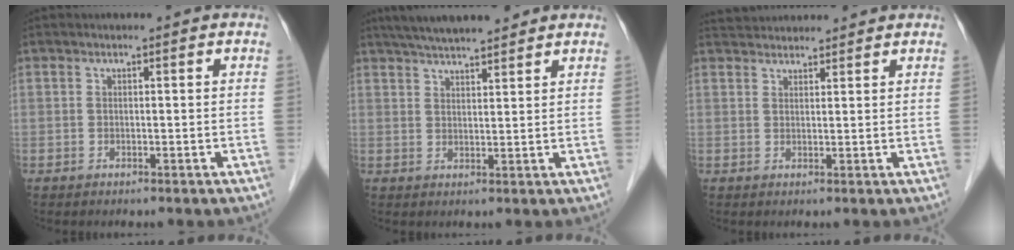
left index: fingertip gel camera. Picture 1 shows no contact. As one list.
[{"total": 9.8, "force": [8.6, 1.3, 4.6], "torque": [-0.071, 0.027, 0.131]}, {"total": 6.2, "force": [6.0, 1.0, 1.1], "torque": [-0.018, 0.039, 0.092]}]